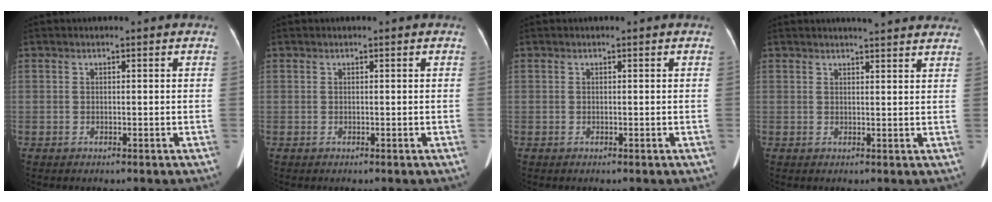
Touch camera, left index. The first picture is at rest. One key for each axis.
{"total": 0.0}
{"total": 0.0}
{"total": 9.5, "fx": 8.7, "fy": 0.9, "fz": 3.7, "tx": -0.040, "ty": 0.010, "tz": 0.087}